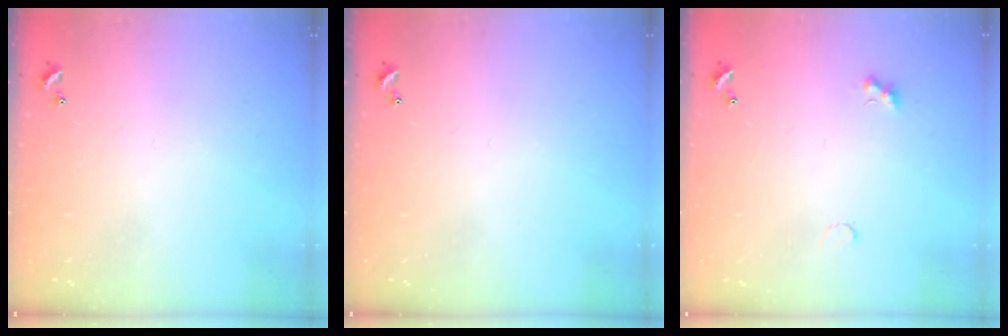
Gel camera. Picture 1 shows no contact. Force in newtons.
{"total": 0.0}
{"total": 1.9, "press": 1.7, "slide": 0.7}